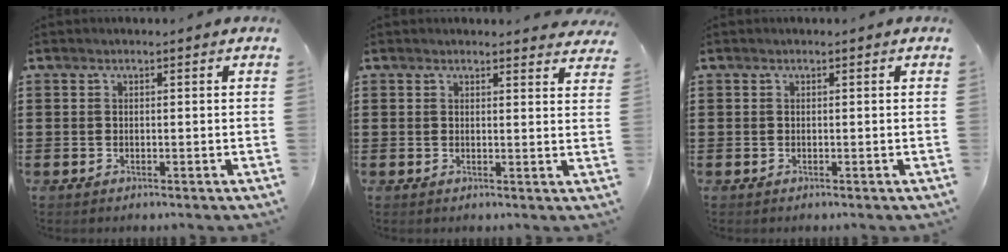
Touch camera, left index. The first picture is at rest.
{"total": 2.0, "force": [2.0, 0.1, 0.4], "torque": [-0.005, -0.005, 0.037]}
{"total": 0.0}